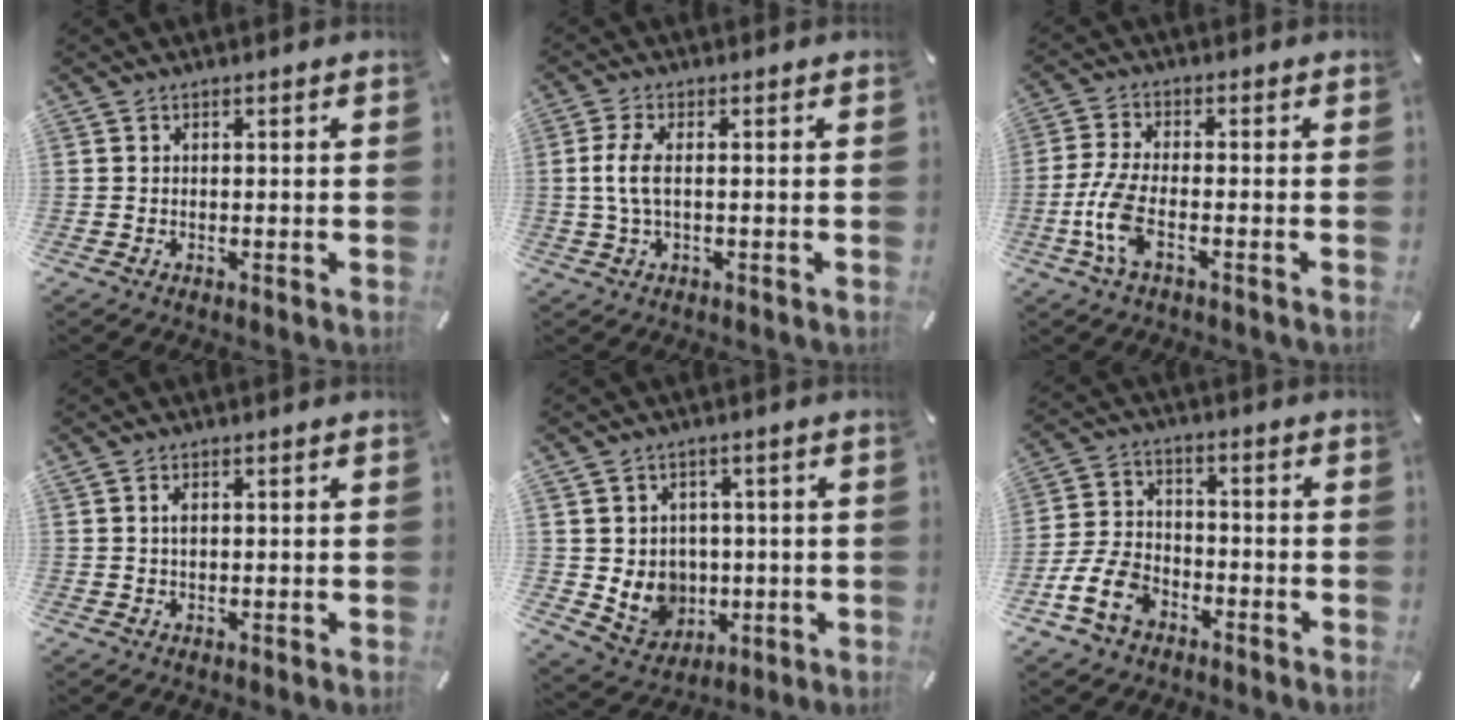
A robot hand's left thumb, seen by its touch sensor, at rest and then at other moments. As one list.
[{"total": 5.3, "force": [0.1, 1.6, 5.1], "torque": [-0.115, -0.006, -0.004]}, {"total": 8.1, "force": [-2.9, 2.6, 7.1], "torque": [-0.160, -0.011, -0.053]}, {"total": 1.5, "force": [0.4, 0.7, 1.3], "torque": [-0.027, 0.004, 0.005]}, {"total": 7.8, "force": [0.5, 7.7, 1.5], "torque": [-0.053, -0.015, 0.020]}, {"total": 10.6, "force": [-5.4, 7.5, 5.3], "torque": [-0.116, 0.030, -0.098]}]